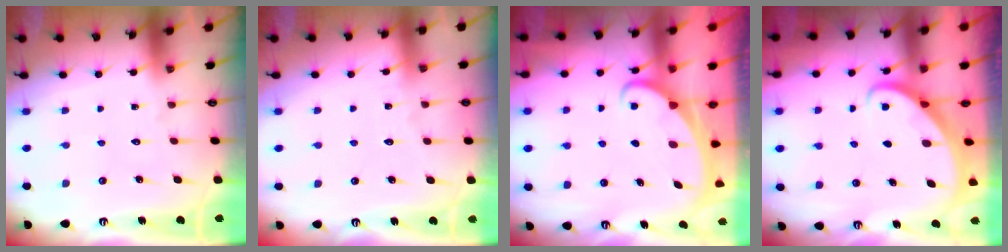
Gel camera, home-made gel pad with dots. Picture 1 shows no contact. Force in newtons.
{"total": 2.4, "press": 2.4, "slide": 0.3}
{"total": 2.3, "press": 2.3, "slide": 0.3}
{"total": 2.6, "press": 2.6, "slide": 0.3}